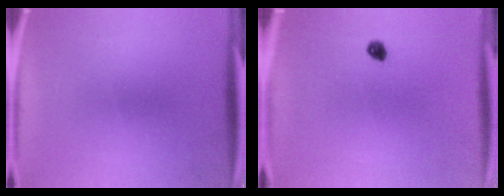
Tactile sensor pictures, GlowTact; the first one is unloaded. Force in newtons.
{"total": 1.7}